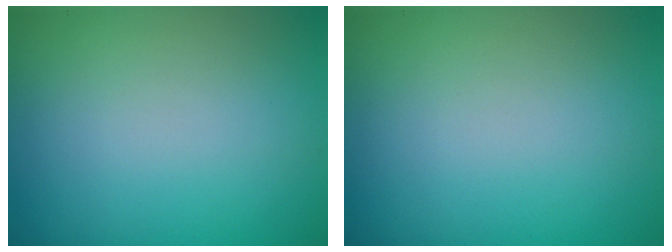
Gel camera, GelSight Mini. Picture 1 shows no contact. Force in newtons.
{"total": 0.0}